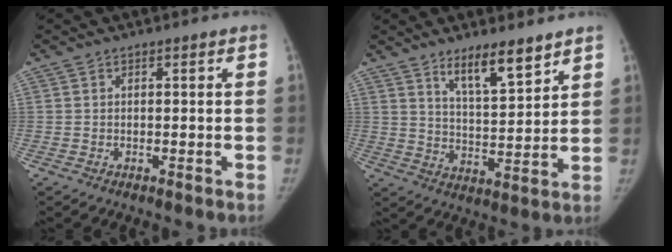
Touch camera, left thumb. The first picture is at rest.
{"total": 9.6, "force": [6.9, 2.4, 6.3], "torque": [-0.091, -0.053, 0.123]}